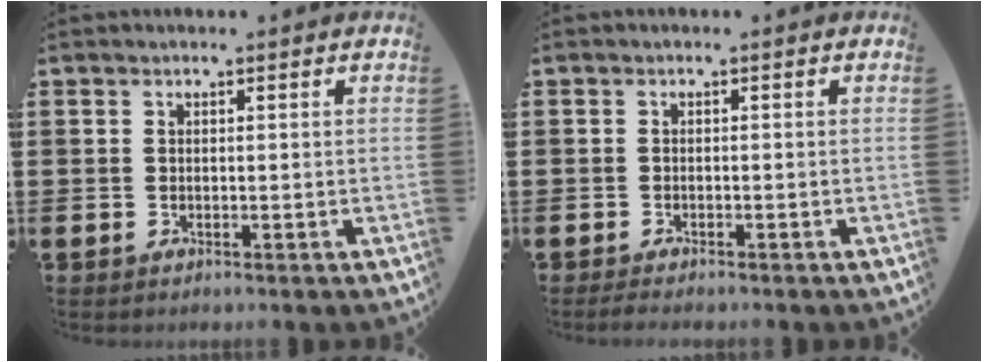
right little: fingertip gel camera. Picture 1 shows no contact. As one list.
[{"total": 0.9, "force": [-0.7, 0.1, 0.5], "torque": [-0.009, -0.001, -0.015]}]